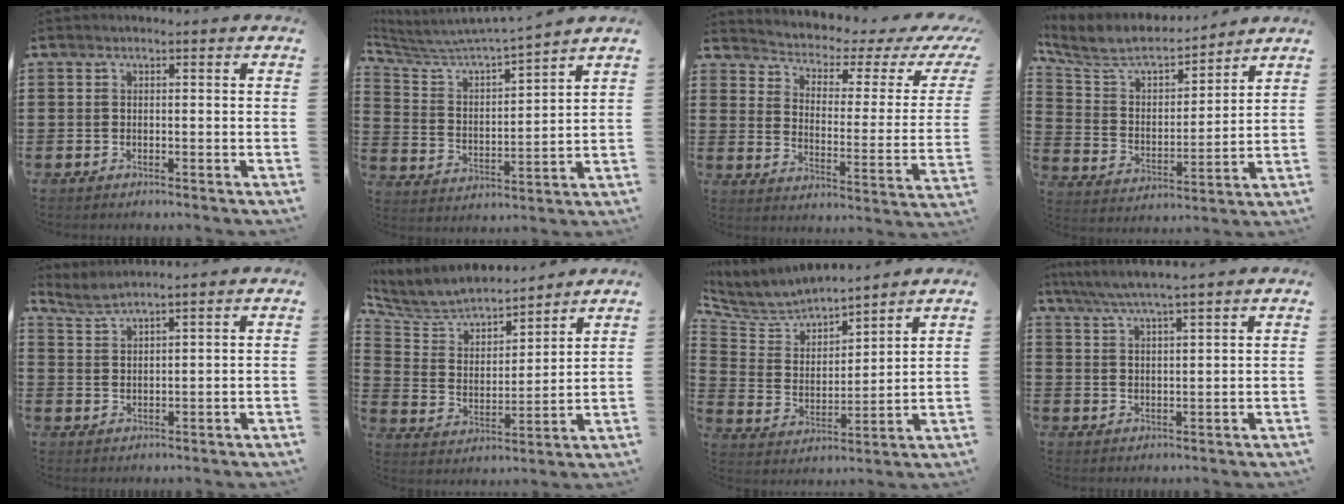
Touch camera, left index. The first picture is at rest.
{"total": 4.6, "force": [4.4, 0.0, 1.5], "torque": [-0.055, -0.038, 0.065]}
{"total": 2.0, "force": [1.3, 0.8, 1.2], "torque": [-0.040, -0.023, 0.012]}
{"total": 7.4, "force": [6.5, 2.0, 2.9], "torque": [-0.089, -0.041, 0.110]}
{"total": 2.7, "force": [2.6, -0.1, 0.6], "torque": [-0.021, -0.005, 0.049]}
{"total": 6.0, "force": [5.6, 1.6, 1.4], "torque": [-0.062, -0.039, 0.093]}
{"total": 5.4, "force": [5.2, 1.3, 0.5], "torque": [-0.048, -0.041, 0.085]}
{"total": 4.5, "force": [3.8, -0.3, 2.3], "torque": [-0.056, -0.014, 0.068]}